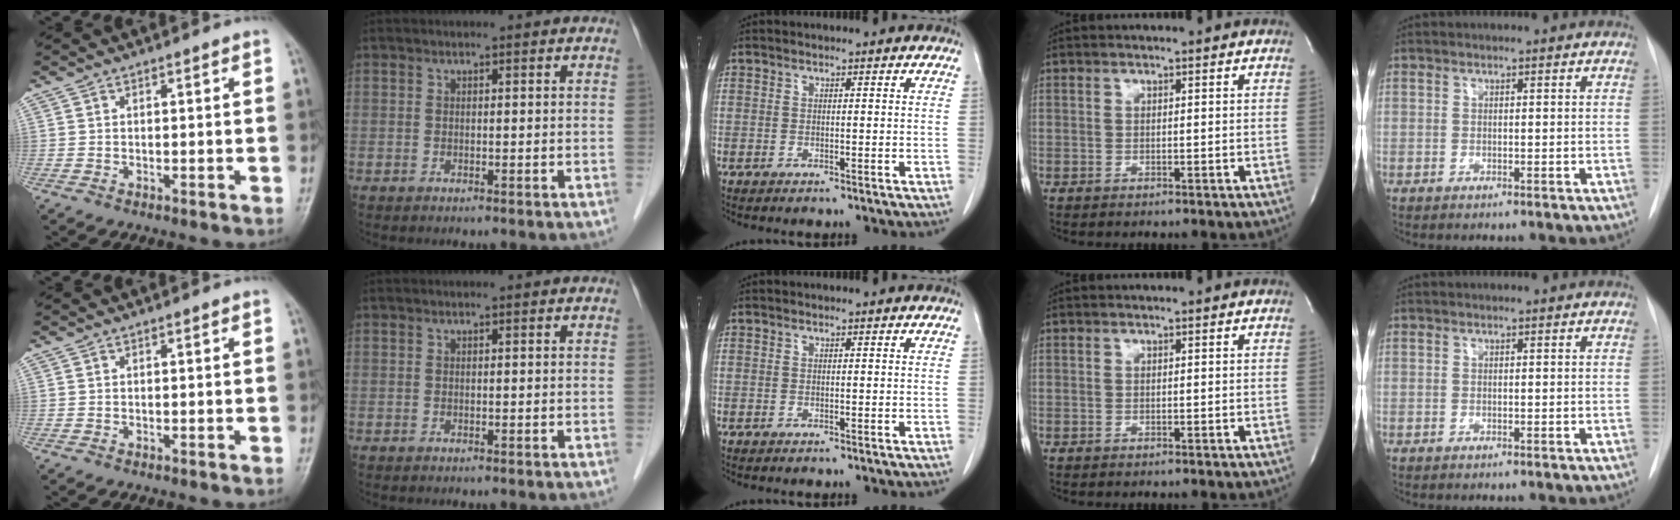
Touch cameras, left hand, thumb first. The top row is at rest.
{}